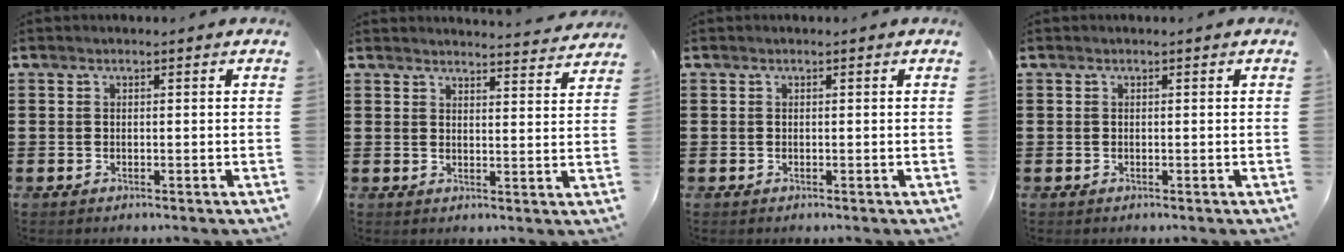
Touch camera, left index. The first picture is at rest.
{"total": 3.2, "force": [3.1, -0.4, 0.3], "torque": [-0.008, -0.022, 0.055]}
{"total": 0.0}
{"total": 0.0}